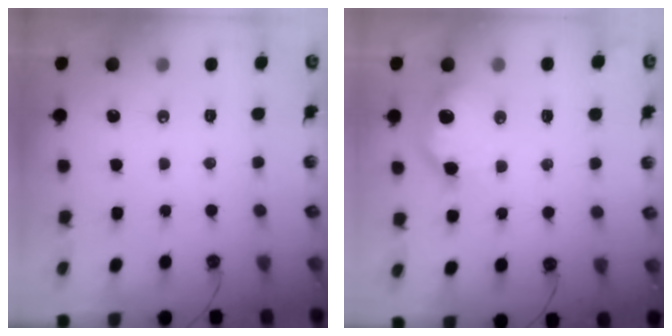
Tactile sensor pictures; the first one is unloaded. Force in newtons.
{"total": 13.8, "press": 13.8, "slide": 1.0}